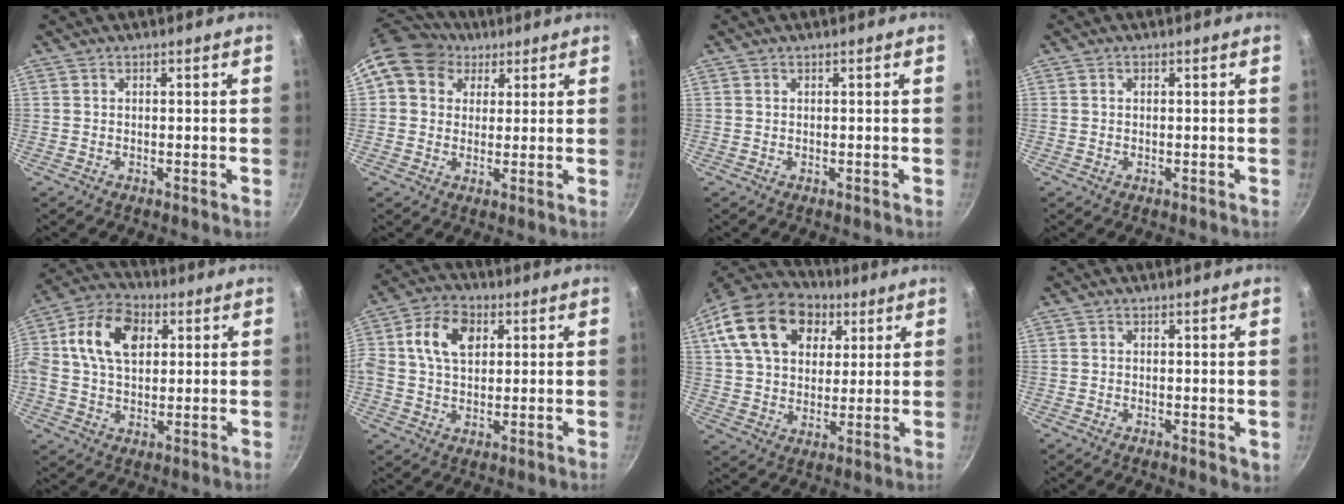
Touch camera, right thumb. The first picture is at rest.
{"total": 11.1, "force": [4.8, 9.1, 4.3], "torque": [-0.054, 0.010, 0.069]}
{"total": 0.0}
{"total": 0.8, "force": [0.2, 0.6, 0.5], "torque": [-0.006, 0.005, 0.002]}
{"total": 13.4, "force": [3.2, 9.1, 9.3], "torque": [-0.150, 0.011, 0.037]}
{"total": 9.7, "force": [2.5, 6.8, 6.5], "torque": [-0.101, 0.009, 0.031]}
{"total": 21.3, "force": [8.4, 14.8, 12.7], "torque": [-0.211, 0.005, 0.139]}
{"total": 1.6, "force": [0.2, 1.0, 1.2], "torque": [-0.013, -0.003, 0.001]}